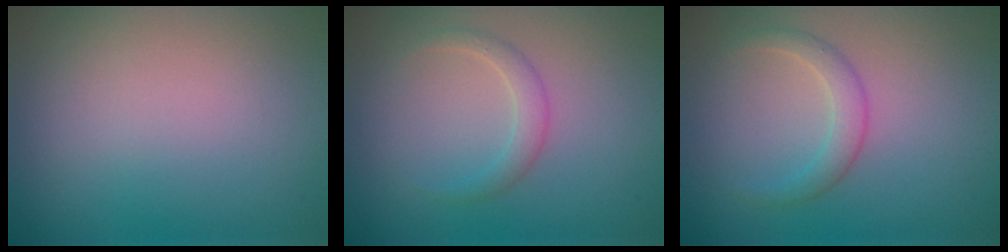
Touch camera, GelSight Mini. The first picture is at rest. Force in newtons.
{"total": 1.5, "press": 1.5, "slide": 0.1}
{"total": 1.9, "press": 1.9, "slide": 0.1}